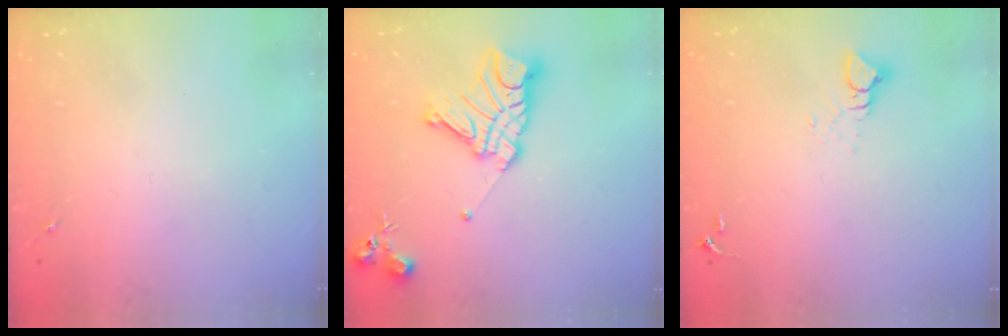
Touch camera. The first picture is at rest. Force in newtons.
{"total": 16.1, "press": 16.0, "slide": 1.6}
{"total": 3.3, "press": 3.3, "slide": 0.3}